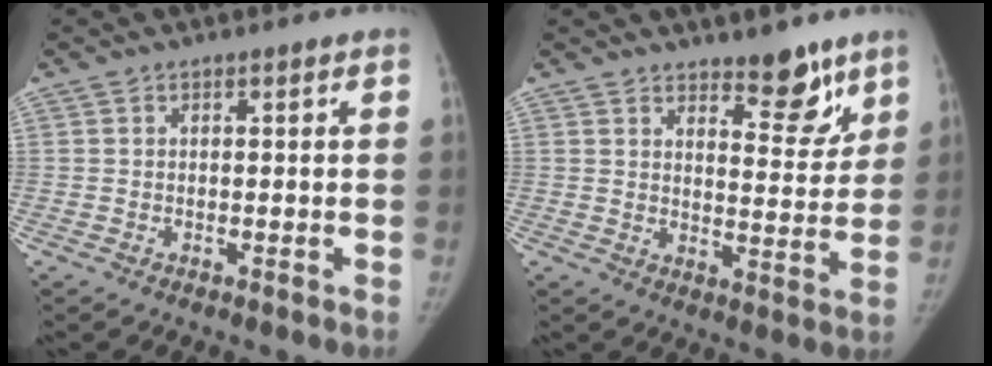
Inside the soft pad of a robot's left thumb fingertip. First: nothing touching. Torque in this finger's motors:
{"motor_torque": [0.25, 0.50, 0.10, -0.40, 0.10]}